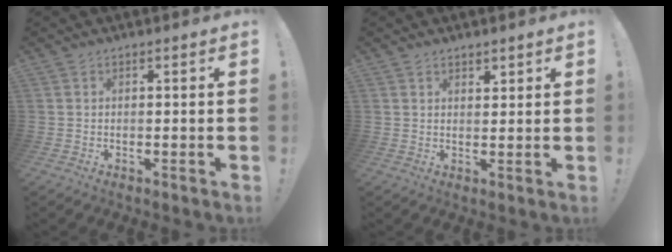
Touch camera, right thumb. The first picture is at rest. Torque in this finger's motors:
{"motor_torque": [0.06, 0.06, -0.03, 0.09, 0.08]}